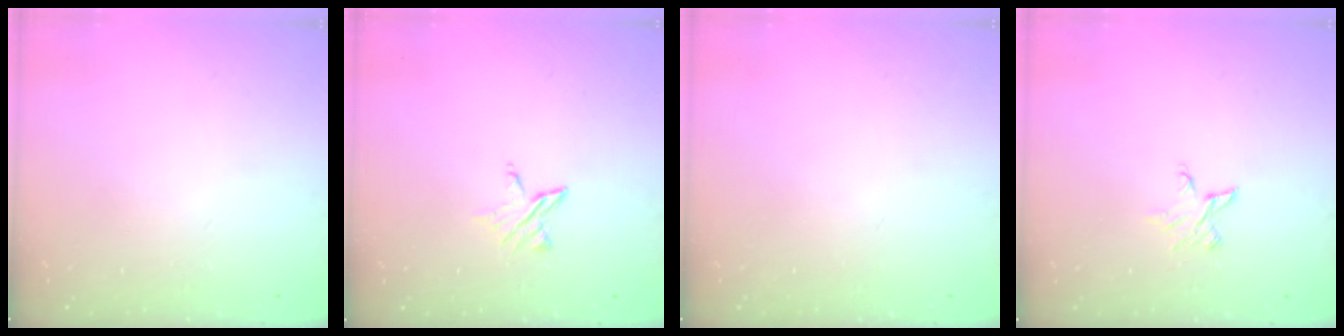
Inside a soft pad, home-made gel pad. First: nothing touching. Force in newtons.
{"total": 4.7, "press": 4.7, "slide": 0.5}
{"total": 0.0}
{"total": 2.9, "press": 2.9, "slide": 0.2}